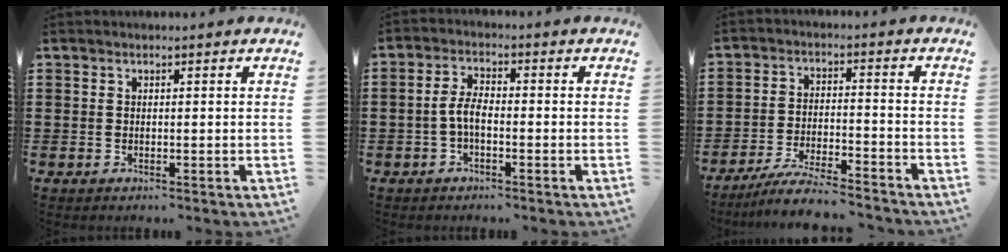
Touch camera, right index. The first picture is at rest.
{"total": 3.9, "force": [-1.1, 1.6, 3.4], "torque": [-0.083, 0.000, -0.028]}
{"total": 6.1, "force": [-5.8, -0.1, 2.0], "torque": [-0.046, -0.008, -0.112]}